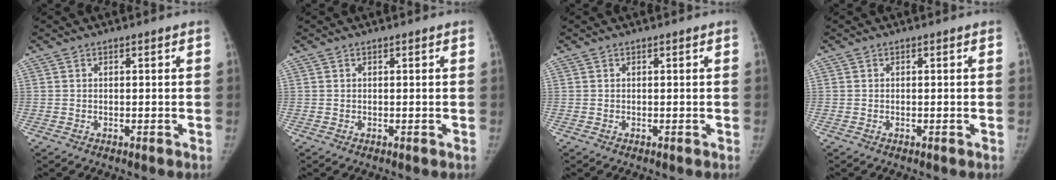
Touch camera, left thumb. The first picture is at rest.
{"total": 0.0}
{"total": 0.0}
{"total": 0.0}